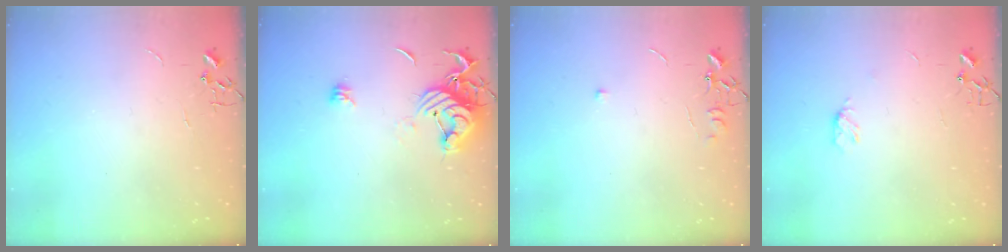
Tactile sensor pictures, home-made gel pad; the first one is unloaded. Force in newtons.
{"total": 11.9, "press": 11.9, "slide": 0.9}
{"total": 4.5, "press": 4.5, "slide": 0.6}
{"total": 5.0, "press": 4.9, "slide": 0.4}